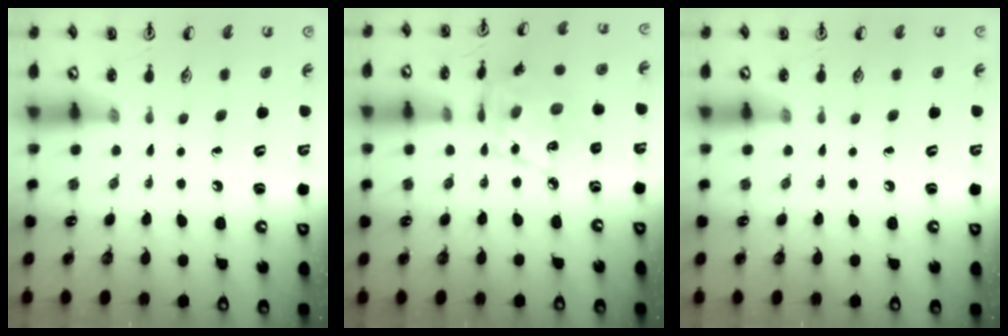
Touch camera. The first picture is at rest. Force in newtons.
{"total": 11.4, "press": 11.4, "slide": 0.8}
{"total": 0.0}